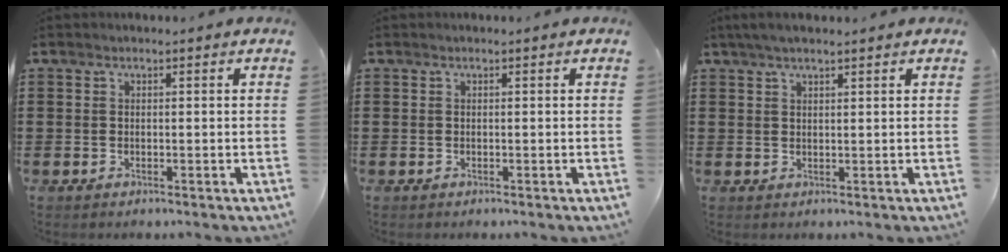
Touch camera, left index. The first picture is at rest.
{"total": 0.0}
{"total": 2.1, "force": [1.6, 0.3, 1.3], "torque": [-0.028, 0.003, 0.030]}